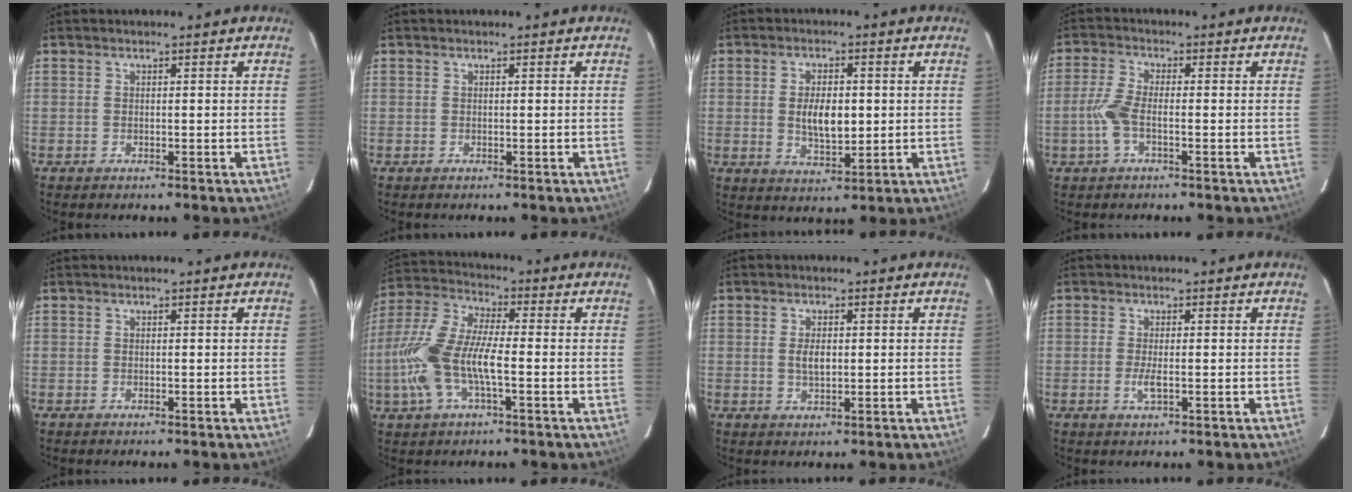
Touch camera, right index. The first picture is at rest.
{"total": 0.0}
{"total": 7.1, "force": [0.2, 3.6, 6.1], "torque": [-0.112, -0.002, 0.008]}
{"total": 5.0, "force": [-1.6, 1.4, 4.5], "torque": [-0.106, 0.004, -0.033]}
{"total": 0.0}
{"total": 13.7, "force": [-3.0, 4.6, 12.5], "torque": [-0.274, 0.003, -0.061]}
{"total": 3.0, "force": [0.1, 1.6, 2.5], "torque": [-0.046, 0.000, 0.003]}
{"total": 2.5, "force": [-0.6, 0.5, 2.4], "torque": [-0.049, -0.004, -0.011]}